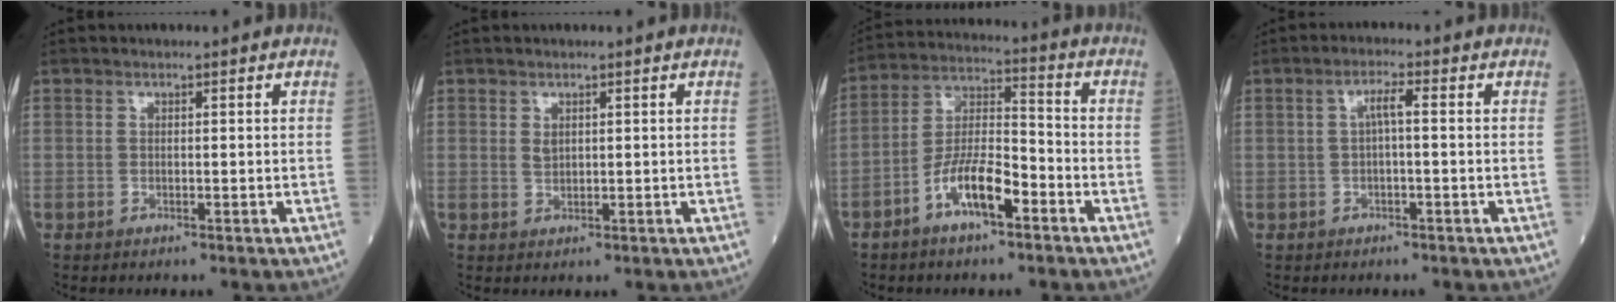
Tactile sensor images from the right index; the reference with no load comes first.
{"total": 1.0, "force": [0.4, 0.6, 0.6], "torque": [-0.008, -0.003, 0.011]}
{"total": 9.4, "force": [-5.1, 2.6, 7.5], "torque": [-0.151, 0.010, -0.098]}
{"total": 2.4, "force": [0.1, 0.2, 2.4], "torque": [-0.040, 0.007, 0.002]}